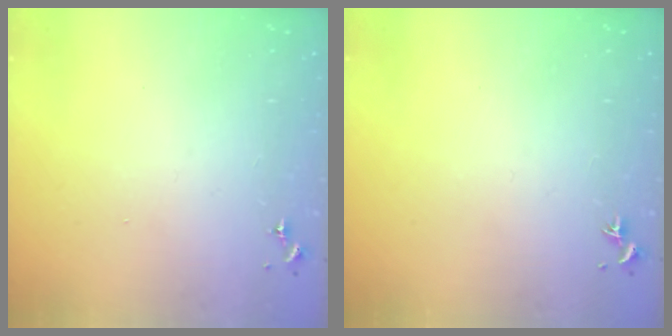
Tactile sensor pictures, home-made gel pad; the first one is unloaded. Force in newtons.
{"total": 0.0}